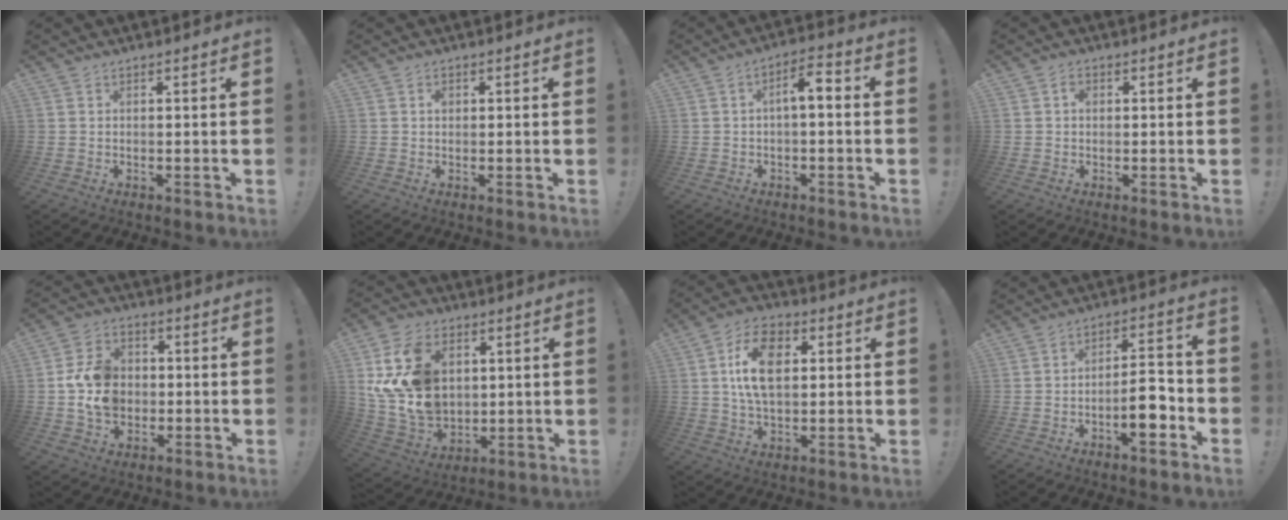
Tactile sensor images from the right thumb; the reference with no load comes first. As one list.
[{"total": 1.1, "force": [0.2, 0.9, 0.6], "torque": [0.001, -0.002, 0.000]}, {"total": 5.7, "force": [-0.6, 2.1, 5.3], "torque": [-0.080, 0.010, -0.016]}, {"total": 1.5, "force": [0.0, 1.2, 0.9], "torque": [-0.013, 0.005, -0.003]}, {"total": 12.0, "force": [-0.6, 10.1, 6.4], "torque": [-0.113, 0.018, -0.003]}, {"total": 20.7, "force": [5.6, 15.0, 13.0], "torque": [-0.262, -0.022, 0.112]}, {"total": 13.4, "force": [3.2, 8.6, 9.8], "torque": [-0.169, 0.006, 0.053]}, {"total": 9.7, "force": [-3.9, 3.4, 8.2], "torque": [-0.116, 0.021, -0.069]}]